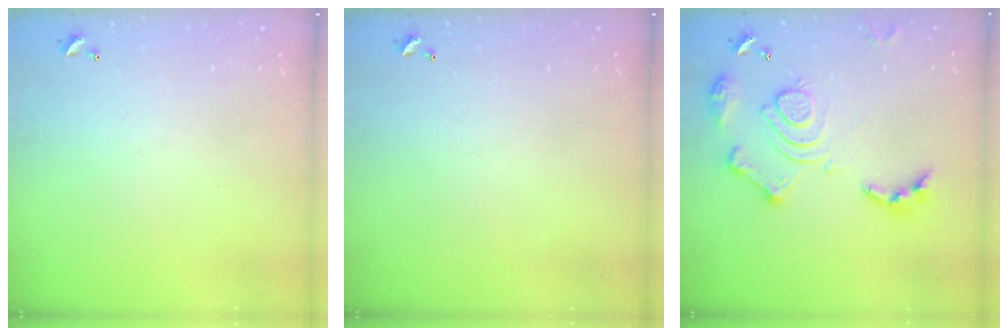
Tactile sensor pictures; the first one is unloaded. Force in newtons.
{"total": 0.0}
{"total": 16.1, "press": 16.0, "slide": 1.8}